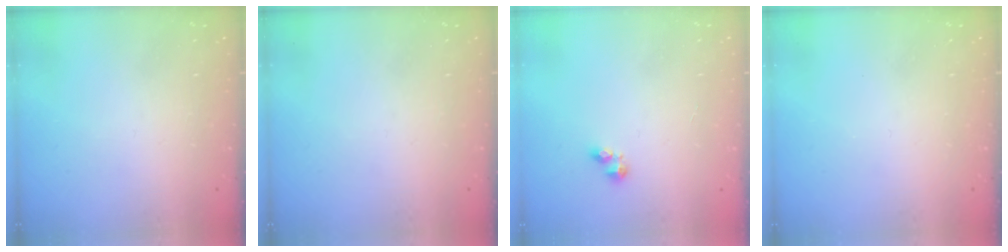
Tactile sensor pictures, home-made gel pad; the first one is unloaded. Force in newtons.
{"total": 0.0}
{"total": 3.4, "press": 3.4, "slide": 0.5}
{"total": 0.0}